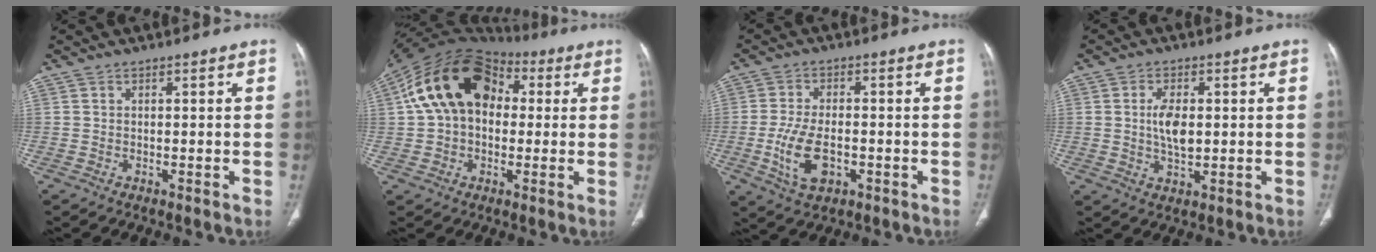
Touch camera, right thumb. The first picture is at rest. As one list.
[{"total": 18.0, "force": [3.3, 12.5, 12.5], "torque": [-0.212, 0.040, 0.047]}, {"total": 8.9, "force": [-2.3, 4.9, 7.0], "torque": [-0.140, 0.004, -0.036]}, {"total": 5.9, "force": [0.6, 3.0, 5.0], "torque": [-0.091, -0.004, 0.012]}]